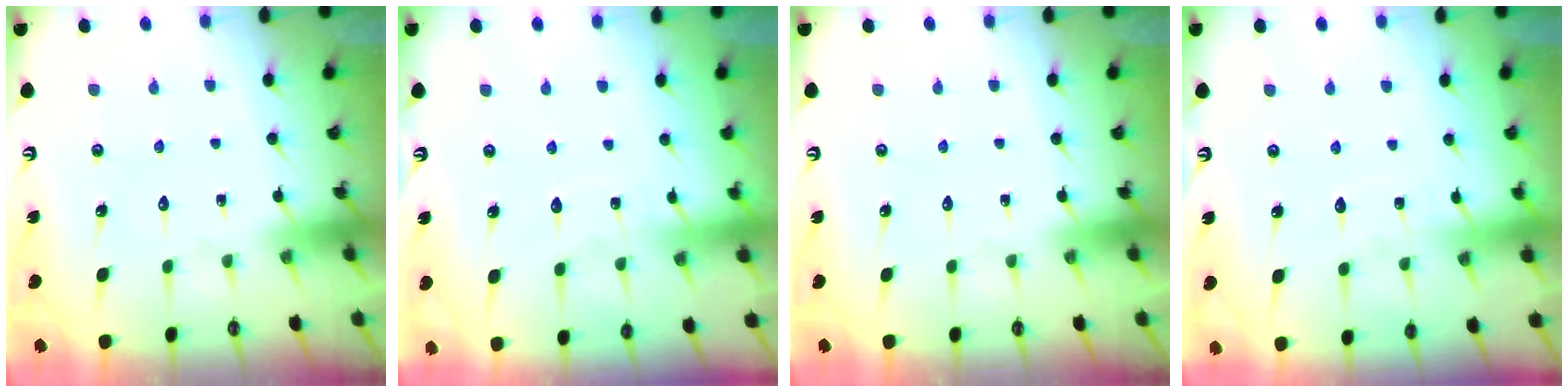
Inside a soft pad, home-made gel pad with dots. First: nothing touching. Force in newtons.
{"total": 3.5, "press": 3.5, "slide": 0.3}
{"total": 0.0}
{"total": 3.3, "press": 3.3, "slide": 0.2}